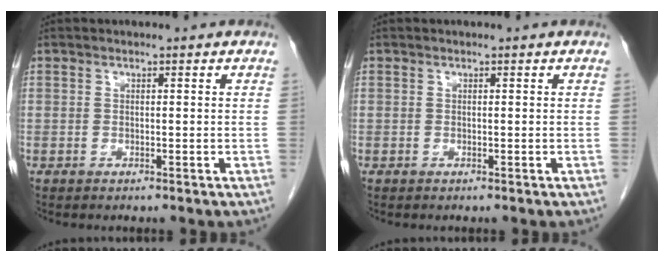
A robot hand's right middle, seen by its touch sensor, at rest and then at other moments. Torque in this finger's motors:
{"motor_torque": [-0.04, 0.06, 0.04, 0.01]}